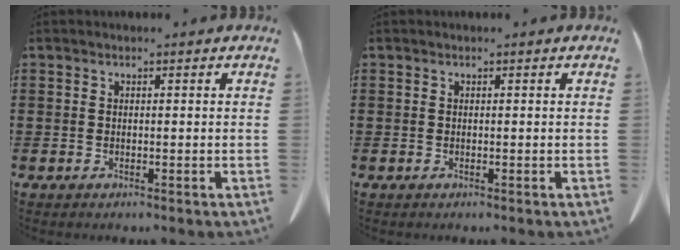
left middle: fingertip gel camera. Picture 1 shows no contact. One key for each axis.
{"total": 0.0}